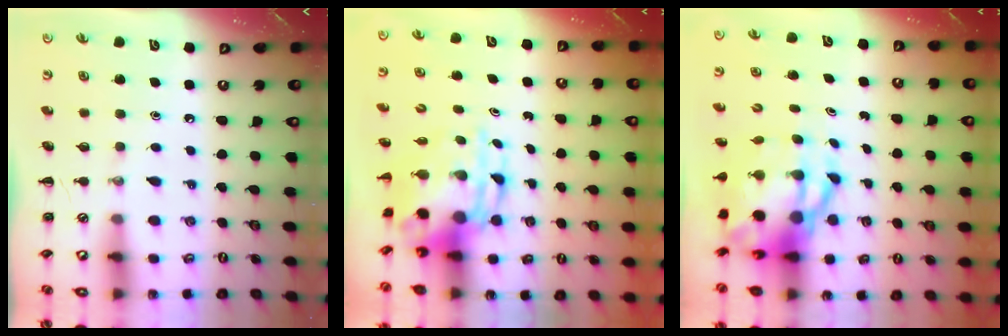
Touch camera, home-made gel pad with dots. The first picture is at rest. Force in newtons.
{"total": 7.0, "press": 6.8, "slide": 1.6}
{"total": 8.4, "press": 8.1, "slide": 2.2}